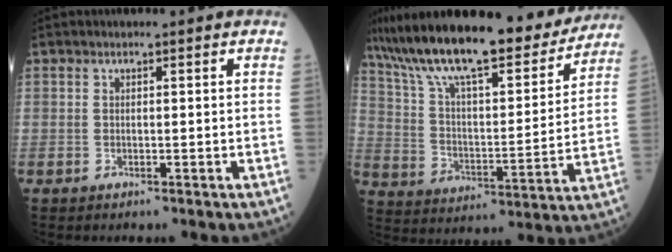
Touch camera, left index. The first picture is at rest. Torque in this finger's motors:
{"motor_torque": [1.10, -1.04, 0.40, 0.21]}